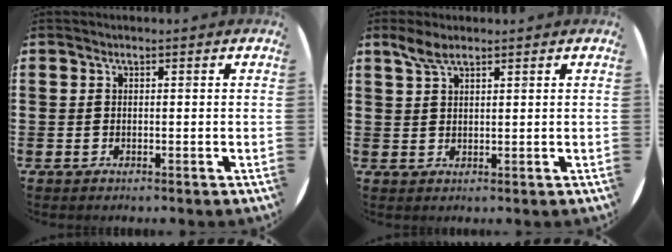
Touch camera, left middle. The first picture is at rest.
{"total": 2.9, "force": [2.2, 1.0, 1.7], "torque": [-0.039, 0.005, 0.039]}